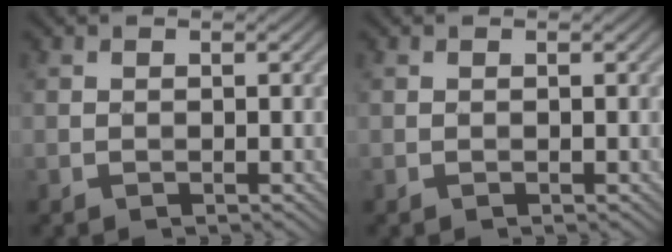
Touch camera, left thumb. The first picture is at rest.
{"total": 0.0}